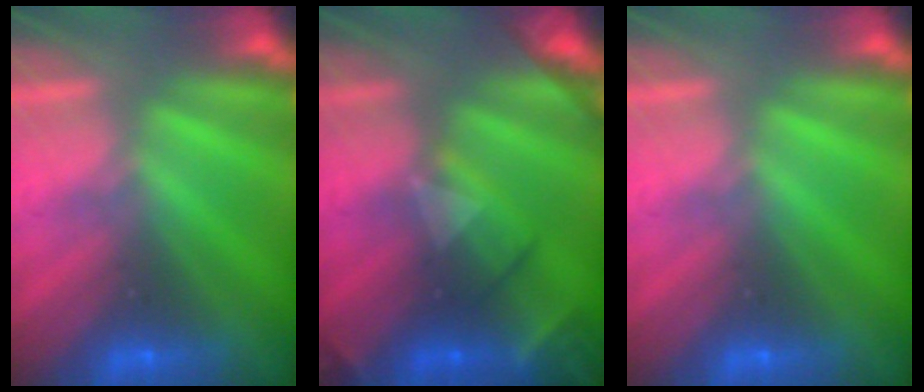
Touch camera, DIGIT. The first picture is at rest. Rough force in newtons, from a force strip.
{"total": 2.6}
{"total": 0.0}